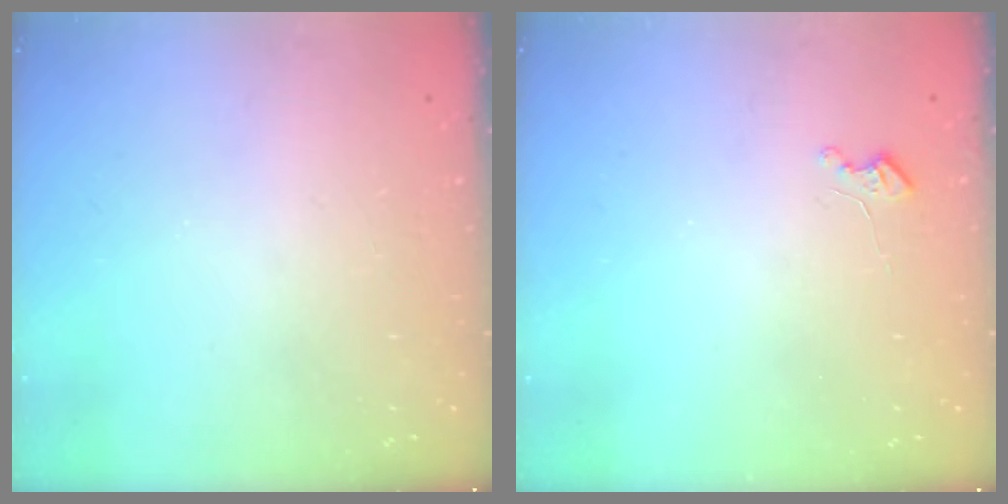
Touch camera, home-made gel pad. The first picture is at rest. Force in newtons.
{"total": 3.3, "press": 3.3, "slide": 0.5}